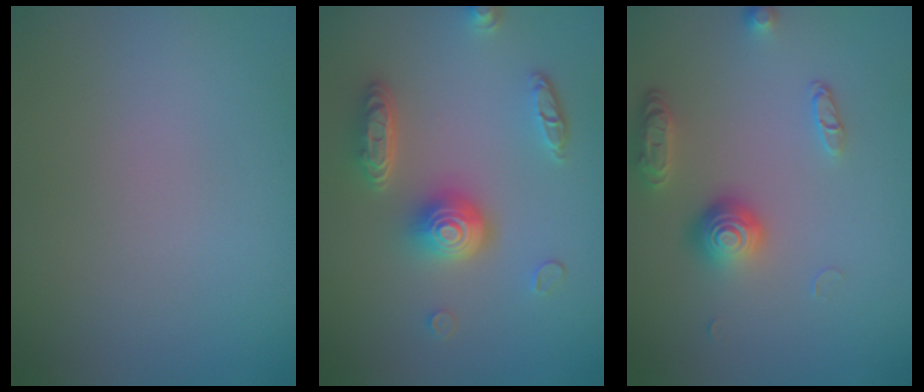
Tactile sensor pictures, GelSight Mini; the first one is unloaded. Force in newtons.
{"total": 4.9, "press": 3.8, "slide": 3.2}
{"total": 3.8, "press": 2.8, "slide": 2.5}